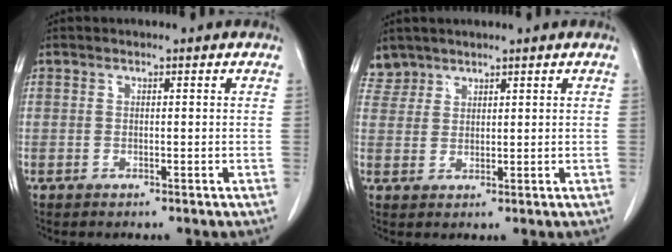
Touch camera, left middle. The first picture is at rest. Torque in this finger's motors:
{"motor_torque": [0.42, -0.49, 0.04, -0.02]}